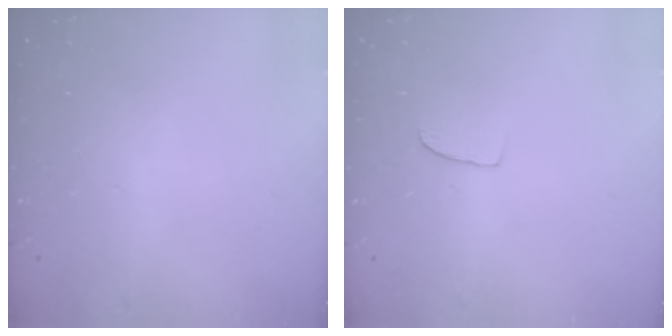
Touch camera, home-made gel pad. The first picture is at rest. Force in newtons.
{"total": 3.7, "press": 3.7, "slide": 0.3}